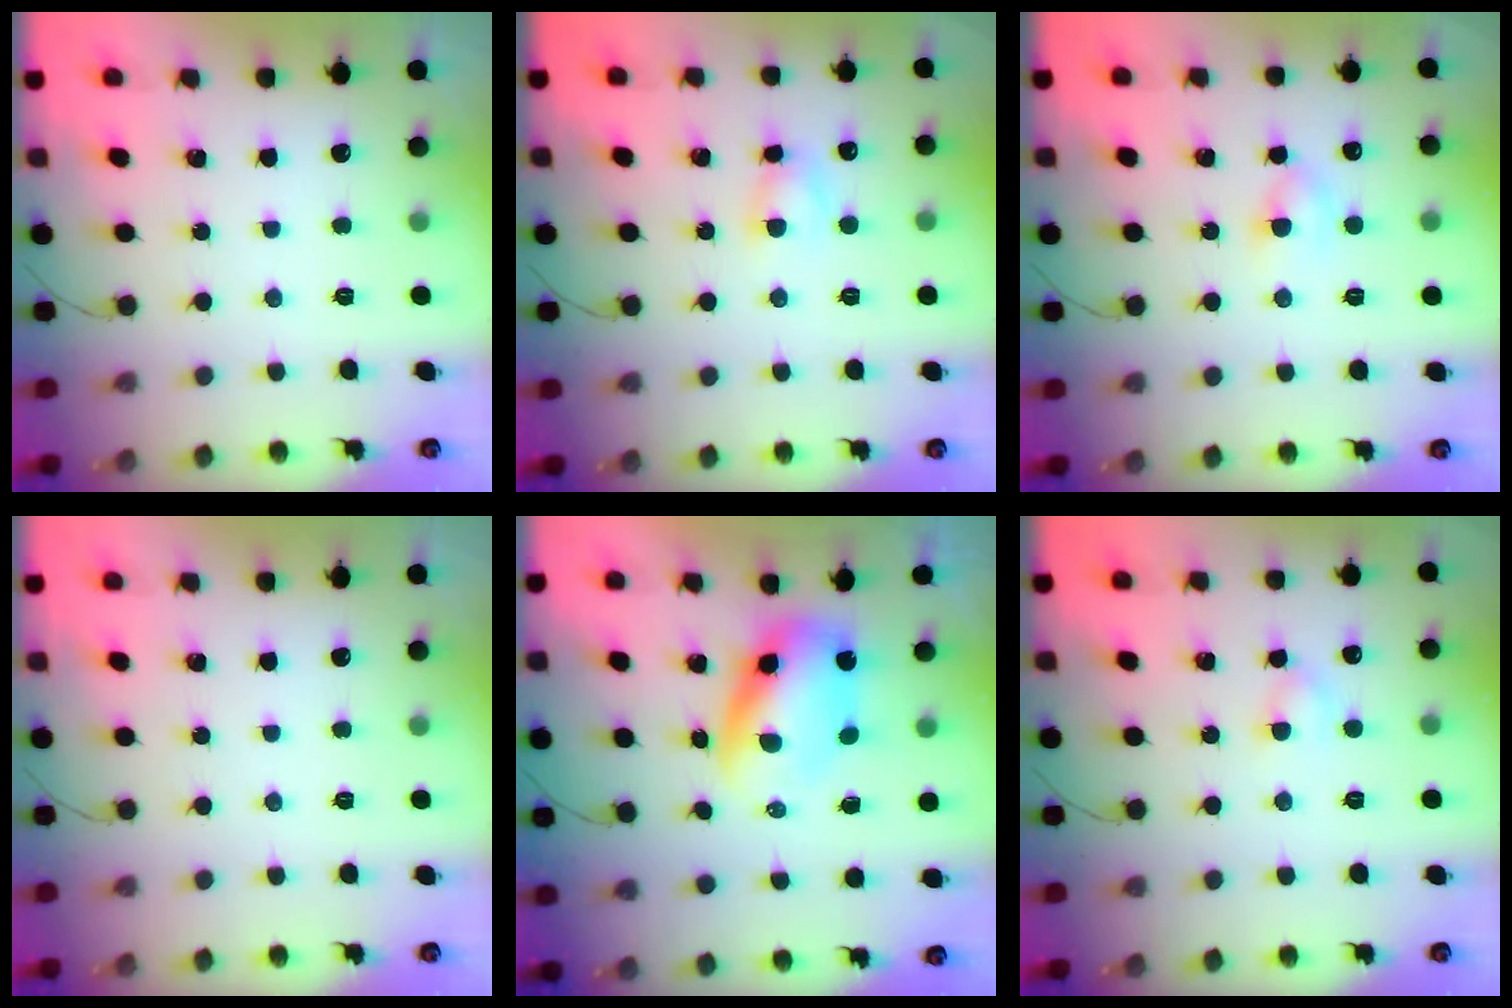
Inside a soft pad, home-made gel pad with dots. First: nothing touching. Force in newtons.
{"total": 4.0, "press": 3.8, "slide": 1.0}
{"total": 4.0, "press": 3.7, "slide": 1.5}
{"total": 0.0}
{"total": 7.2, "press": 7.0, "slide": 1.7}
{"total": 3.3, "press": 3.1, "slide": 1.3}